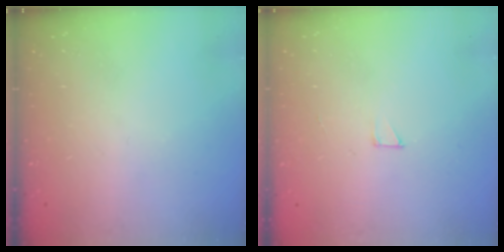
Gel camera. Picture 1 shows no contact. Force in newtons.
{"total": 2.0, "press": 2.0, "slide": 0.0}